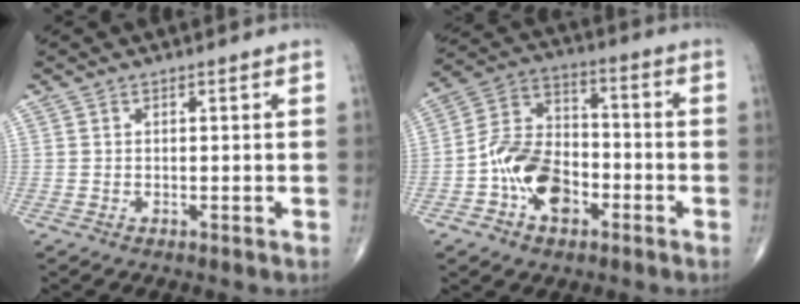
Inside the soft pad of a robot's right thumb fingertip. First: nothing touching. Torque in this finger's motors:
{"motor_torque": [3.01, 1.99, 0.67, -0.84, 0.13]}